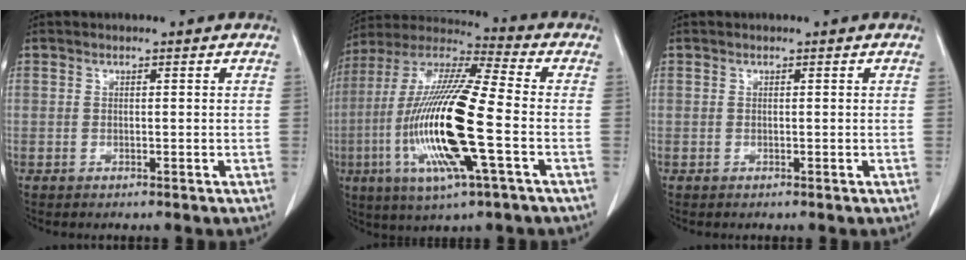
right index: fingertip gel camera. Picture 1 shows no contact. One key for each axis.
{"total": 19.5, "fx": -4.3, "fy": 1.6, "fz": 18.9, "tx": -0.398, "ty": -0.016, "tz": -0.087}
{"total": 0.0}